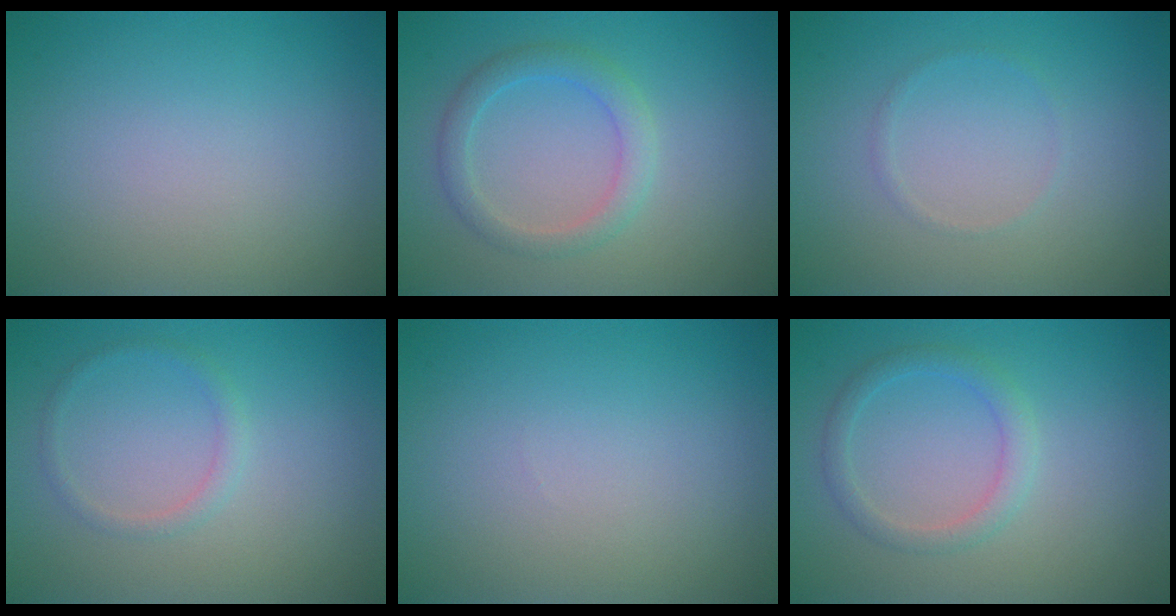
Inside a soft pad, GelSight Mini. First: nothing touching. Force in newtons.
{"total": 2.6, "press": 2.6, "slide": 0.4}
{"total": 0.6, "press": 0.6, "slide": 0.1}
{"total": 1.2, "press": 1.2, "slide": 0.0}
{"total": 0.0}
{"total": 2.0, "press": 2.0, "slide": 0.1}